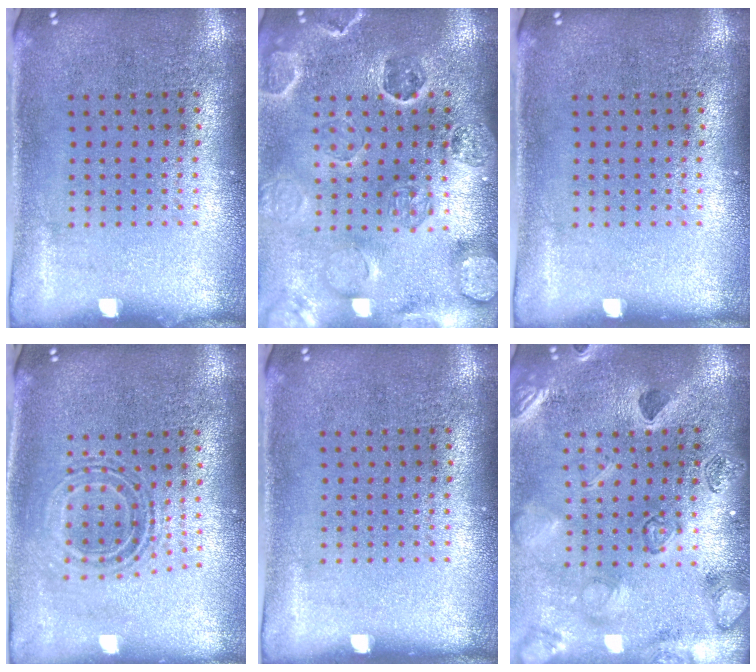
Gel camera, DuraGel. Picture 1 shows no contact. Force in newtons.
{"total": 2.7, "press": 2.7, "slide": 0.6}
{"total": 0.0}
{"total": 0.8, "press": 0.8, "slide": 0.4}
{"total": 0.0}
{"total": 2.4, "press": 2.4, "slide": 0.3}